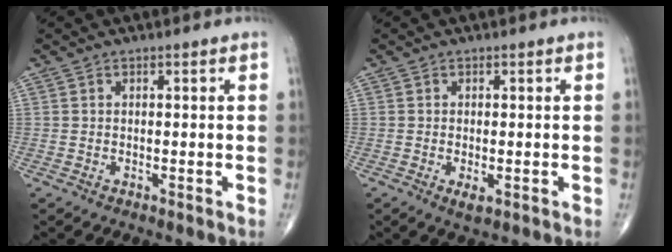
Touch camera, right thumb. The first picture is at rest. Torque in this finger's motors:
{"motor_torque": [-0.13, -0.11, 0.12, 0.37, 0.00]}